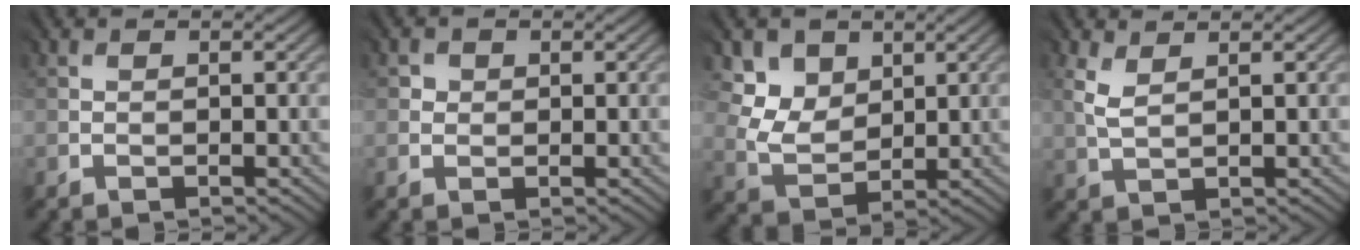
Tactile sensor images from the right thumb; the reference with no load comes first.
{"total": 1.0, "force": [0.1, 1.0, -0.2], "torque": [0.011, -0.001, -0.001]}
{"total": 5.1, "force": [3.2, 3.7, 1.5], "torque": [-0.050, -0.007, 0.061]}
{"total": 1.6, "force": [1.3, 0.5, 0.8], "torque": [-0.035, 0.003, 0.032]}